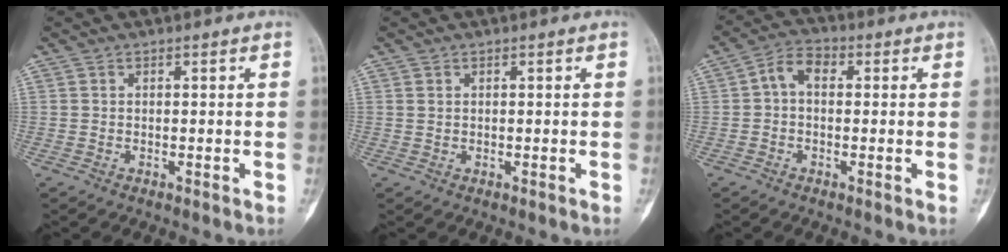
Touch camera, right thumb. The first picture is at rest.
{"total": 0.6, "force": [0.3, 0.4, 0.3], "torque": [-0.004, 0.000, 0.006]}
{"total": 5.0, "force": [0.3, 3.4, 3.7], "torque": [-0.054, 0.017, -0.006]}